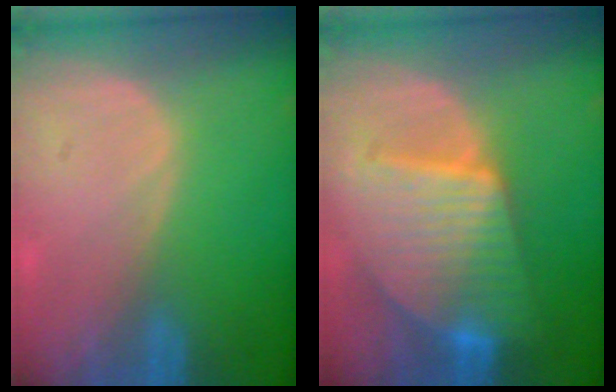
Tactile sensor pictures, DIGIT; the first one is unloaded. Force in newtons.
{"total": 9.5, "press": 9.5, "slide": 0.8}